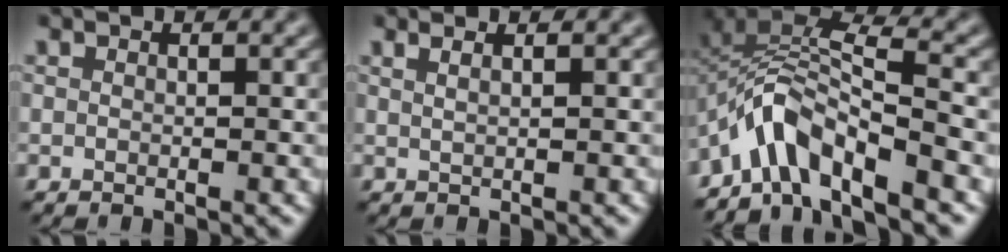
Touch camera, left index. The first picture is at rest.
{"total": 2.4, "force": [1.4, 1.2, 1.6], "torque": [-0.003, 0.004, -0.008]}
{"total": 6.5, "force": [-4.1, 2.2, 4.5], "torque": [-0.067, 0.008, -0.089]}